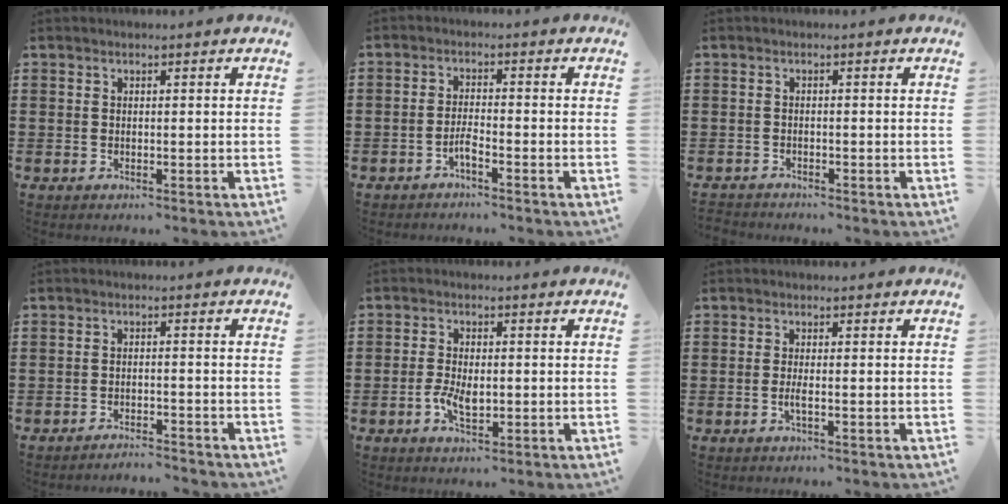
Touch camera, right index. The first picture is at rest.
{"total": 2.2, "force": [-1.6, 0.3, 1.5], "torque": [-0.034, 0.000, -0.032]}
{"total": 1.0, "force": [-1.0, 0.2, -0.2], "torque": [0.000, 0.005, -0.023]}
{"total": 2.2, "force": [-2.2, 0.0, 0.2], "torque": [-0.008, 0.002, -0.046]}
{"total": 3.9, "force": [-0.9, 2.0, 3.2], "torque": [-0.065, 0.003, -0.016]}
{"total": 1.6, "force": [-0.5, 0.1, 1.5], "torque": [-0.033, -0.004, -0.011]}